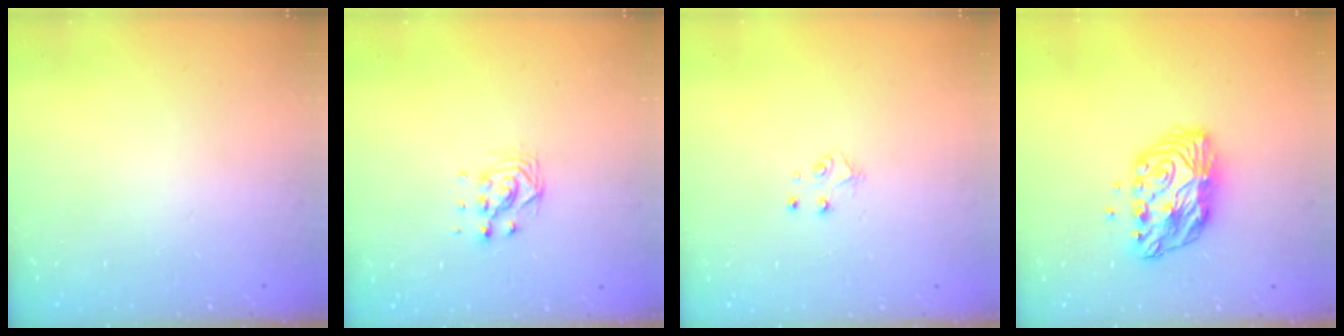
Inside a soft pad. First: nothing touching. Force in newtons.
{"total": 6.8, "press": 6.8, "slide": 0.4}
{"total": 4.8, "press": 4.8, "slide": 0.5}
{"total": 11.1, "press": 11.1, "slide": 0.8}